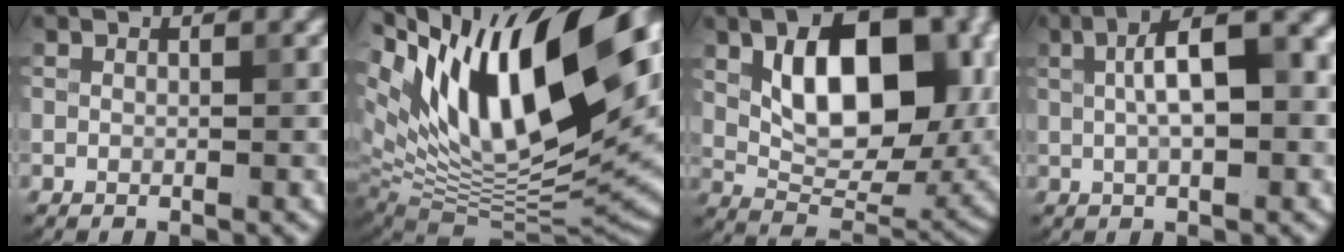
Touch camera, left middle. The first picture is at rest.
{"total": 18.0, "force": [6.6, 8.1, 14.6], "torque": [-0.255, 0.027, 0.114]}
{"total": 13.3, "force": [2.3, 7.7, 10.6], "torque": [-0.142, -0.001, 0.050]}
{"total": 9.0, "force": [1.3, 3.6, 8.2], "torque": [-0.121, 0.022, 0.021]}